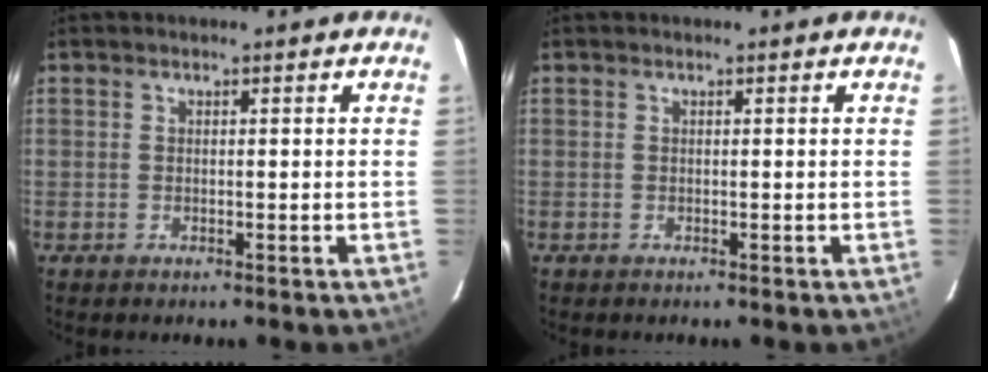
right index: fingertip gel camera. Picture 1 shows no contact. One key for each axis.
{"total": 0.0}